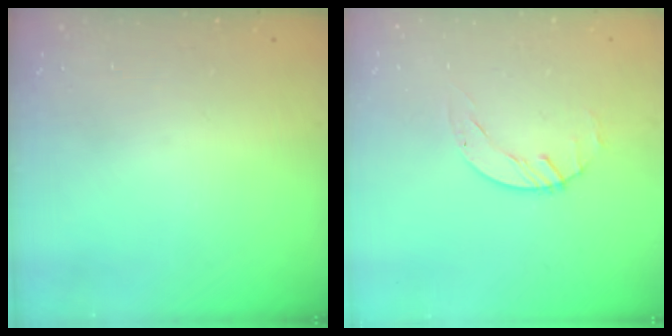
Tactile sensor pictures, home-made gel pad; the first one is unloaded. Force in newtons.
{"total": 0.6, "press": 0.6, "slide": 0.1}